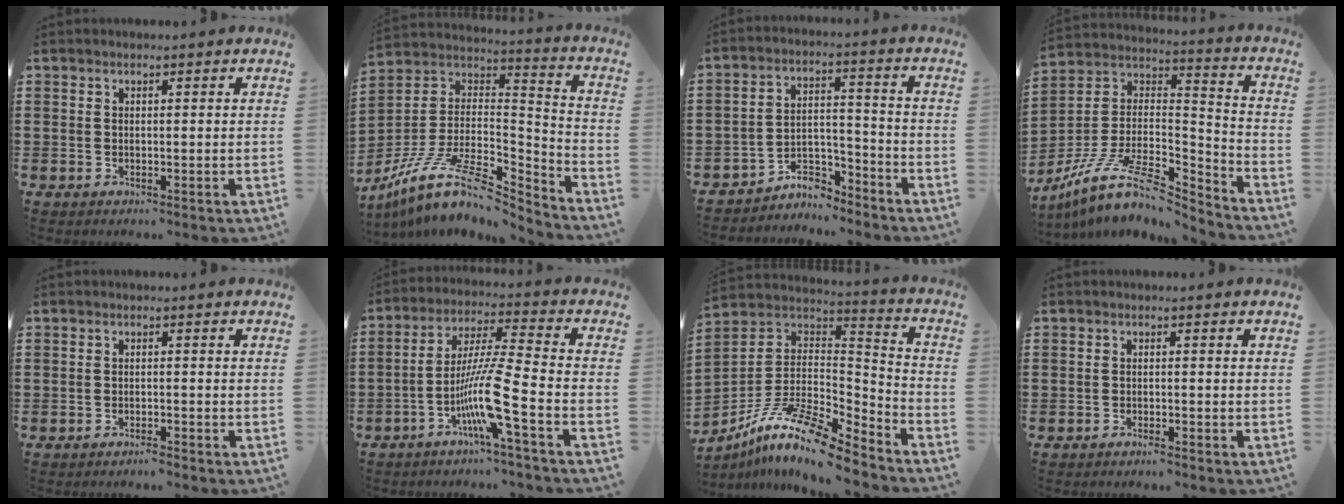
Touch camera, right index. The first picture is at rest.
{"total": 12.3, "force": [-8.3, 4.1, 8.2], "torque": [-0.160, 0.016, -0.157]}
{"total": 5.7, "force": [-5.3, 1.6, 1.5], "torque": [-0.033, 0.009, -0.107]}
{"total": 11.0, "force": [-8.1, 3.2, 6.7], "torque": [-0.130, 0.010, -0.156]}
{"total": 1.2, "force": [-1.2, 0.0, 0.4], "torque": [-0.010, -0.001, -0.023]}
{"total": 10.2, "force": [-4.8, 0.1, 9.0], "torque": [-0.186, -0.011, -0.097]}
{"total": 12.7, "force": [-9.6, 2.4, 8.0], "torque": [-0.161, 0.013, -0.189]}
{"total": 1.1, "force": [-1.0, 0.0, 0.4], "torque": [-0.010, -0.002, -0.019]}